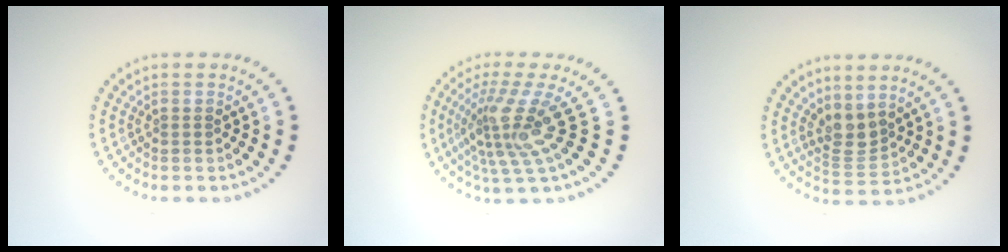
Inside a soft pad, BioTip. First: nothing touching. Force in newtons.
{"total": 4.7, "press": 3.0, "slide": 3.6}
{"total": 2.8, "press": 2.2, "slide": 1.6}